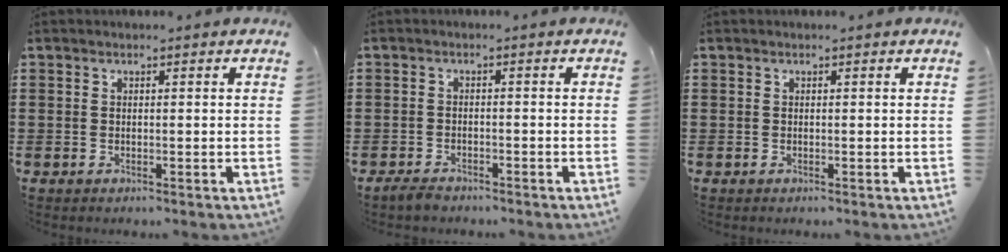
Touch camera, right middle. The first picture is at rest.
{"total": 1.9, "force": [-1.7, 0.6, 0.5], "torque": [-0.021, -0.002, -0.036]}
{"total": 0.0}